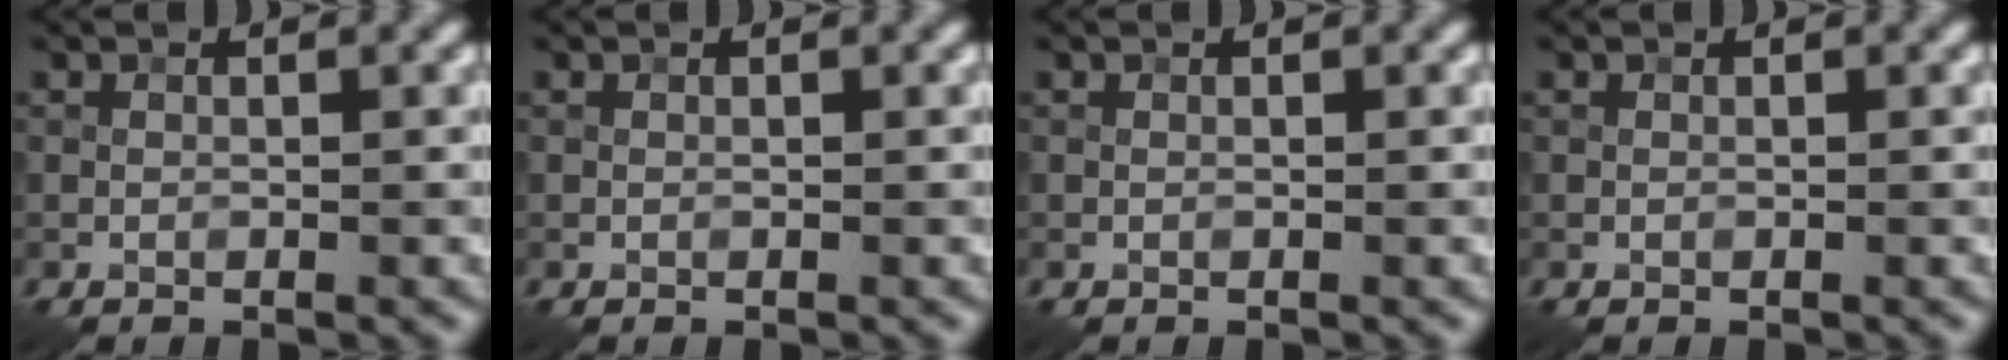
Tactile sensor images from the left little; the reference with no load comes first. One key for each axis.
{"total": 0.0}
{"total": 0.0}
{"total": 0.0}